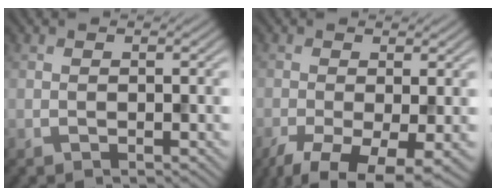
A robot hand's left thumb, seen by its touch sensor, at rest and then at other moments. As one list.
[{"total": 7.9, "force": [-4.3, 2.7, 6.1], "torque": [-0.121, -0.027, -0.074]}]